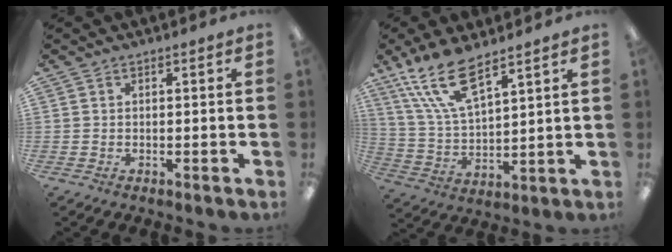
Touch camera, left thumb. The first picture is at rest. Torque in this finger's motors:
{"motor_torque": [0.41, 0.27, 1.18, -1.18, 0.13]}